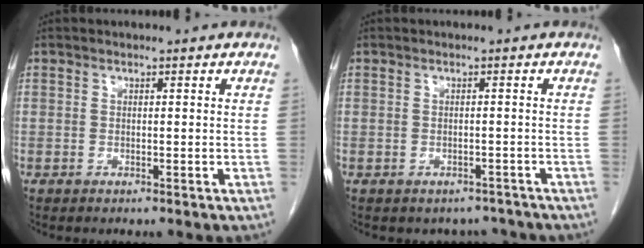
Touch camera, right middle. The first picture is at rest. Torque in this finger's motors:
{"motor_torque": [0.01, 0.00, 0.00, 0.01]}